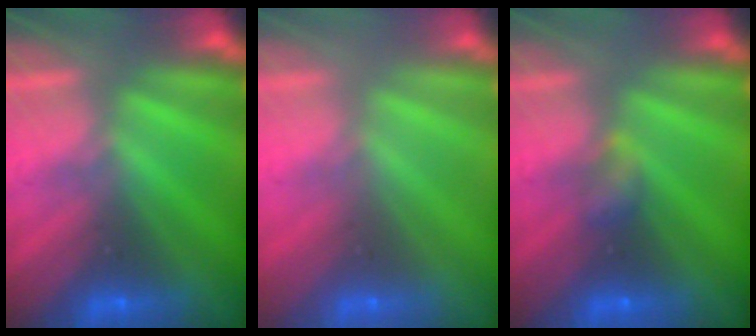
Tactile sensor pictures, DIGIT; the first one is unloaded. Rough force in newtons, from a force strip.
{"total": 3.0}
{"total": 2.2}